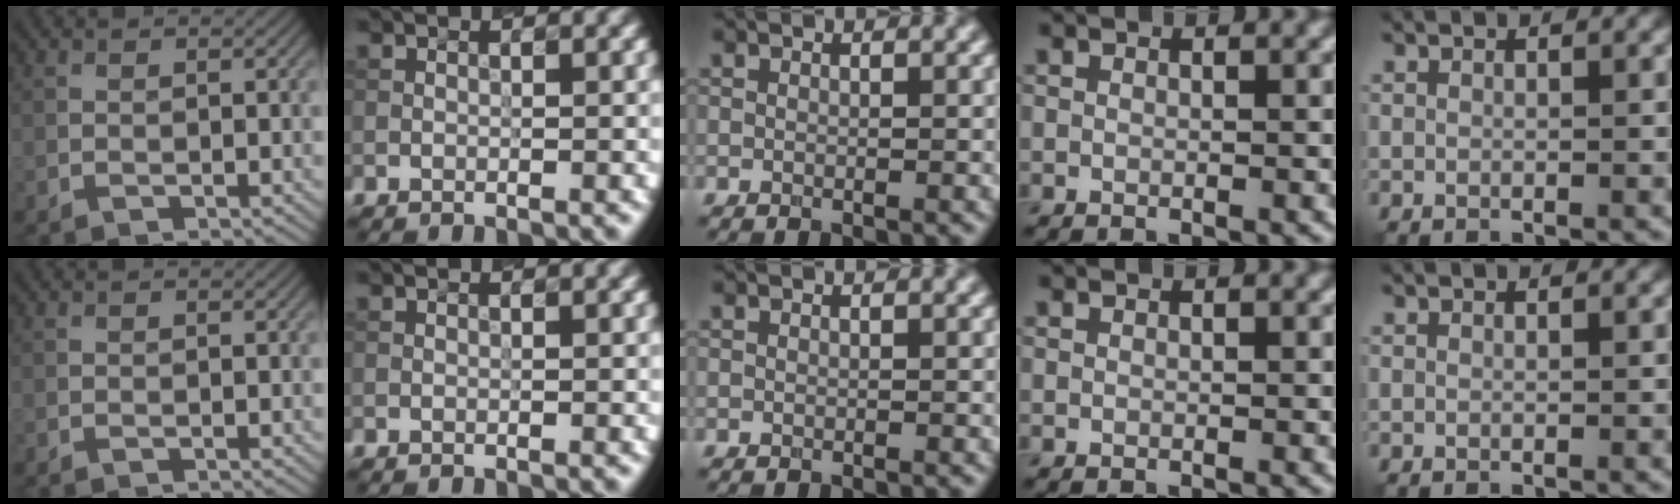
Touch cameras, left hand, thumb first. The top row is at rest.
{}